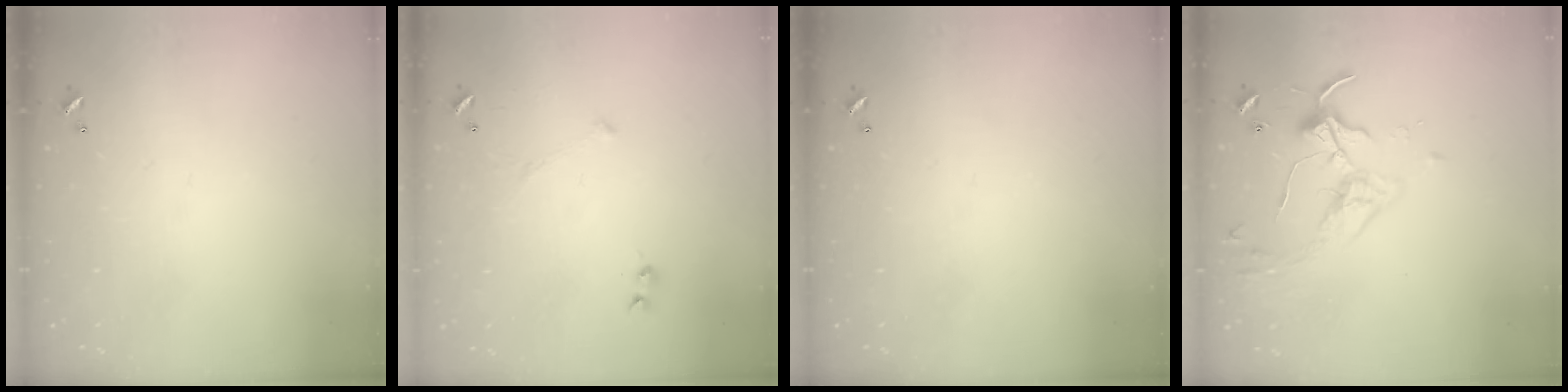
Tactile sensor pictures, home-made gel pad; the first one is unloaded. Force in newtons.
{"total": 4.8, "press": 4.7, "slide": 0.8}
{"total": 0.0}
{"total": 3.6, "press": 3.5, "slide": 0.7}